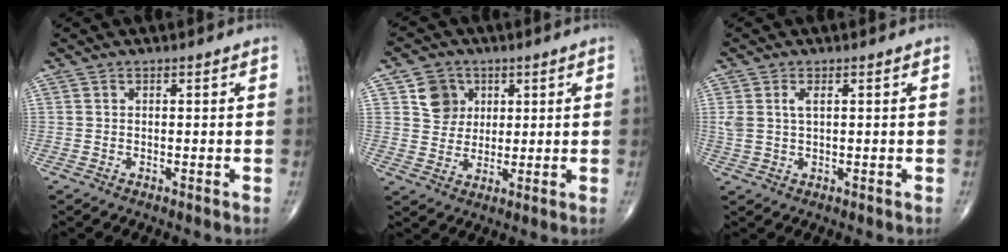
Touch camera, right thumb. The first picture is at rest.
{"total": 6.7, "force": [2.4, 5.9, 2.0], "torque": [-0.006, -0.007, 0.042]}
{"total": 3.6, "force": [1.1, 1.6, 3.0], "torque": [-0.074, 0.007, 0.028]}